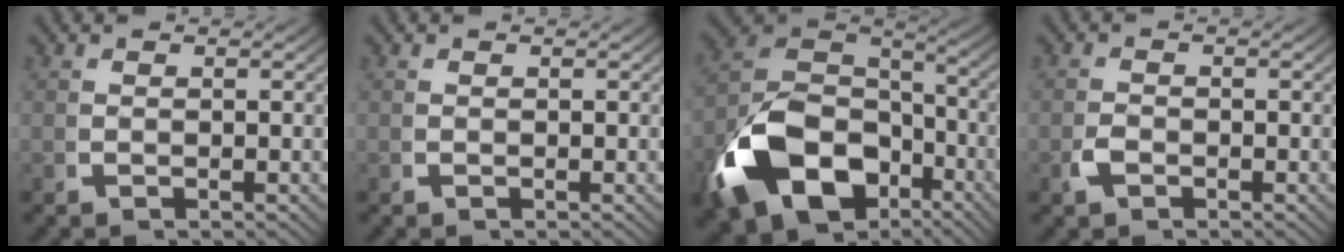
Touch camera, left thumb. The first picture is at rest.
{"total": 0.0}
{"total": 16.1, "force": [-4.5, 11.4, 10.5], "torque": [-0.251, -0.057, -0.055]}
{"total": 1.2, "force": [-0.7, 0.7, 0.7], "torque": [-0.023, -0.005, -0.013]}